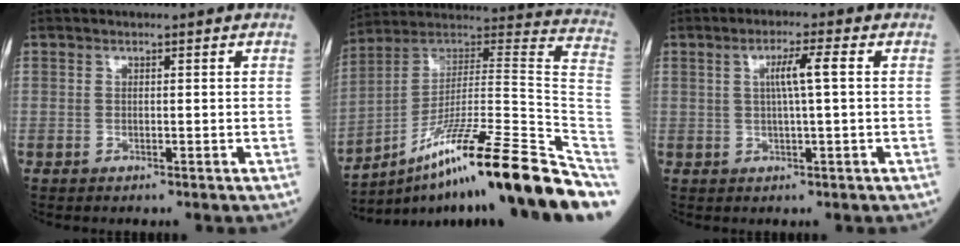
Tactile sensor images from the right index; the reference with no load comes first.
{"total": 26.8, "force": [-16.8, 1.2, 20.8], "torque": [-0.231, 0.027, -0.285]}
{"total": 4.2, "force": [0.9, -0.2, 4.1], "torque": [-0.070, 0.005, 0.016]}